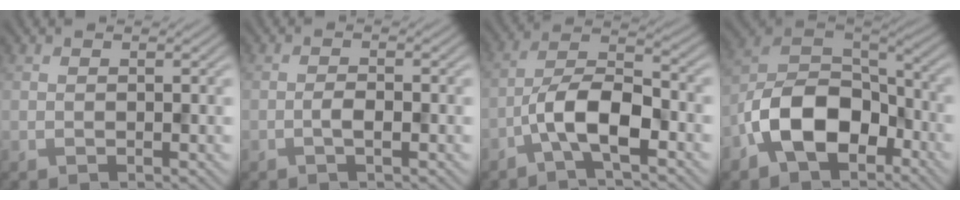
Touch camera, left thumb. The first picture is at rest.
{"total": 1.6, "force": [-0.7, 0.4, 1.4], "torque": [-0.027, 0.004, -0.016]}
{"total": 7.9, "force": [-3.6, 2.7, 6.4], "torque": [-0.117, 0.016, -0.080]}
{"total": 12.4, "force": [-5.6, 7.5, 8.2], "torque": [-0.171, -0.006, -0.126]}